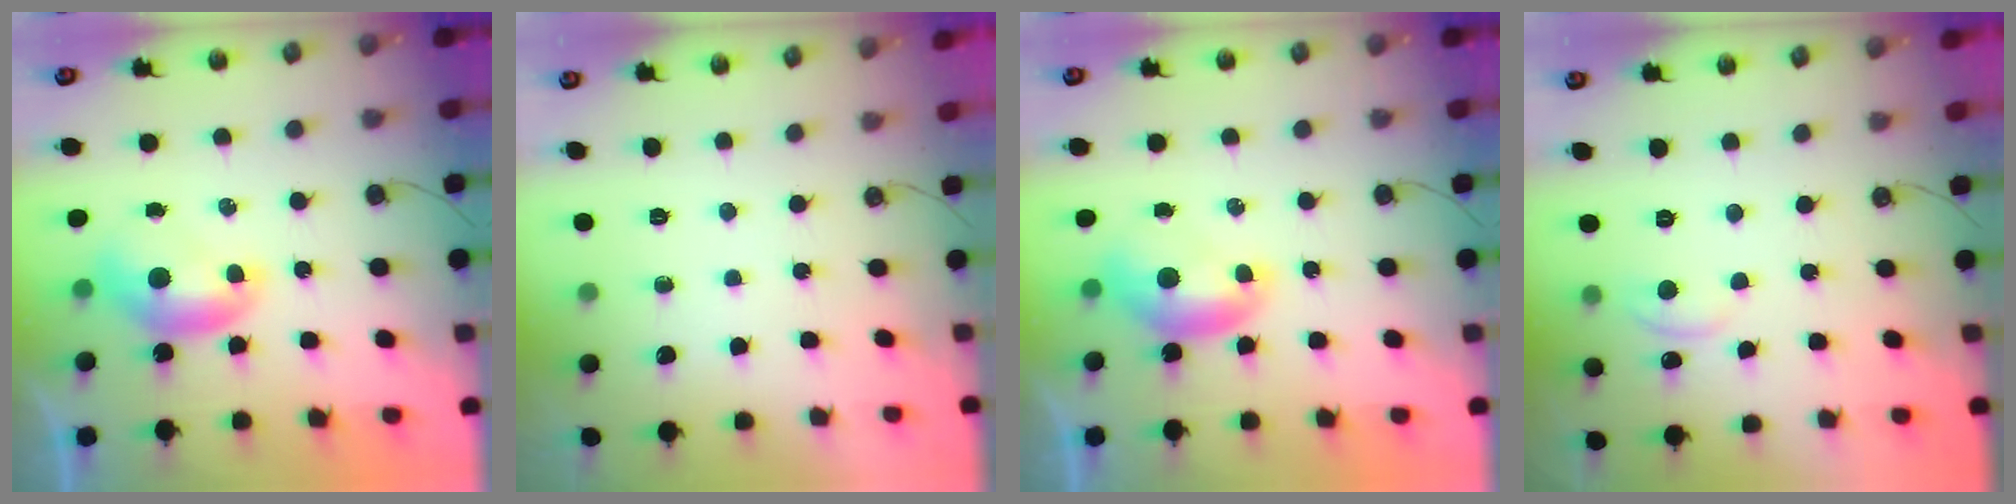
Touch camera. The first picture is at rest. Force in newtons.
{"total": 0.0}
{"total": 0.0}
{"total": 1.5, "press": 1.4, "slide": 0.5}